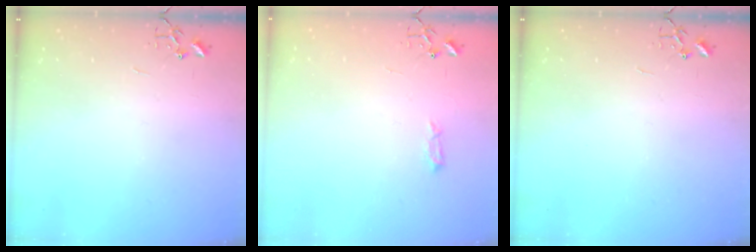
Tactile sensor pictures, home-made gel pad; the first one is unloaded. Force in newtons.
{"total": 4.0, "press": 4.0, "slide": 0.6}
{"total": 0.0}